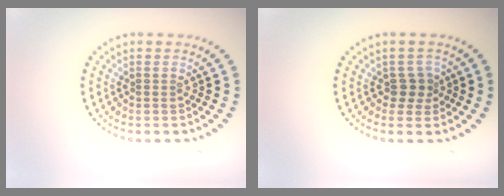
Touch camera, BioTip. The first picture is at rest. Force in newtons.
{"total": 1.7, "press": 1.4, "slide": 1.0}